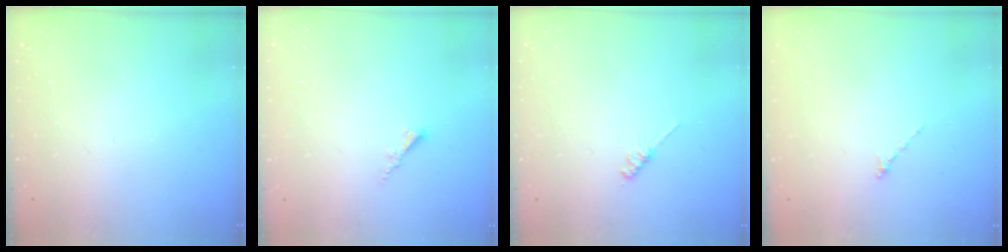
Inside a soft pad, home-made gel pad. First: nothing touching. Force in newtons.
{"total": 1.8, "press": 1.7, "slide": 0.5}
{"total": 2.6, "press": 2.5, "slide": 0.4}
{"total": 0.0}